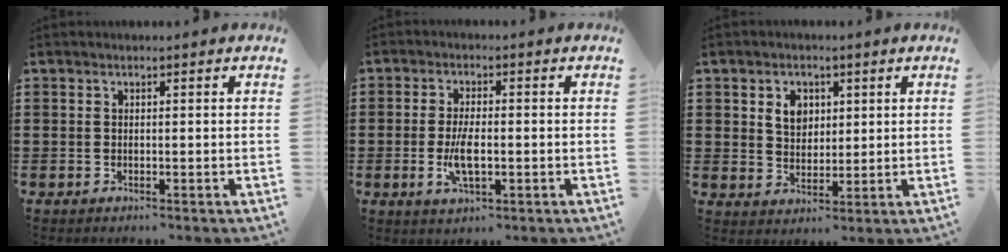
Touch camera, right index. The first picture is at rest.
{"total": 5.2, "force": [-1.0, 1.9, 4.7], "torque": [-0.102, -0.003, -0.022]}
{"total": 4.4, "force": [1.7, 3.4, 2.2], "torque": [-0.056, 0.012, 0.029]}